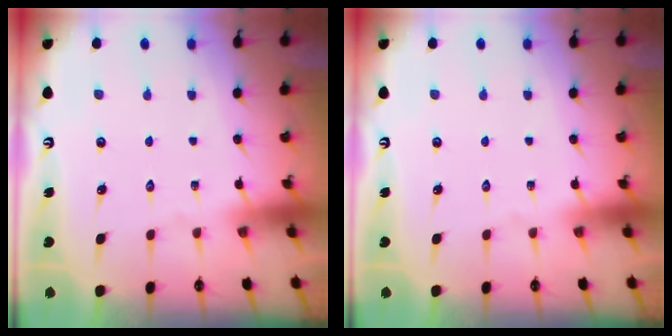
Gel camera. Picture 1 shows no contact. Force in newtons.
{"total": 0.0}